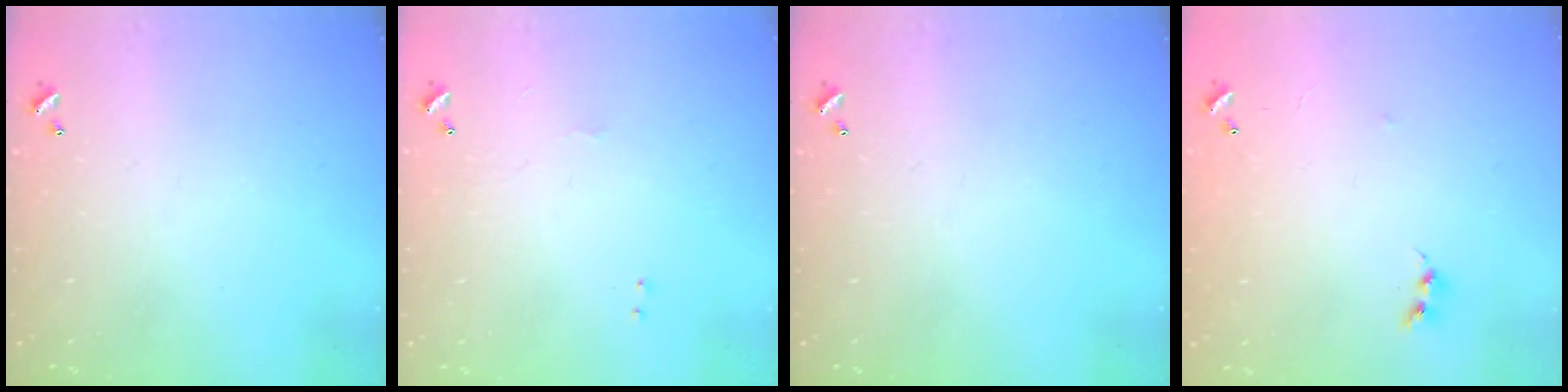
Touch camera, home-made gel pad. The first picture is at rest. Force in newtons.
{"total": 1.8, "press": 1.8, "slide": 0.6}
{"total": 0.0}
{"total": 6.3, "press": 6.2, "slide": 0.7}